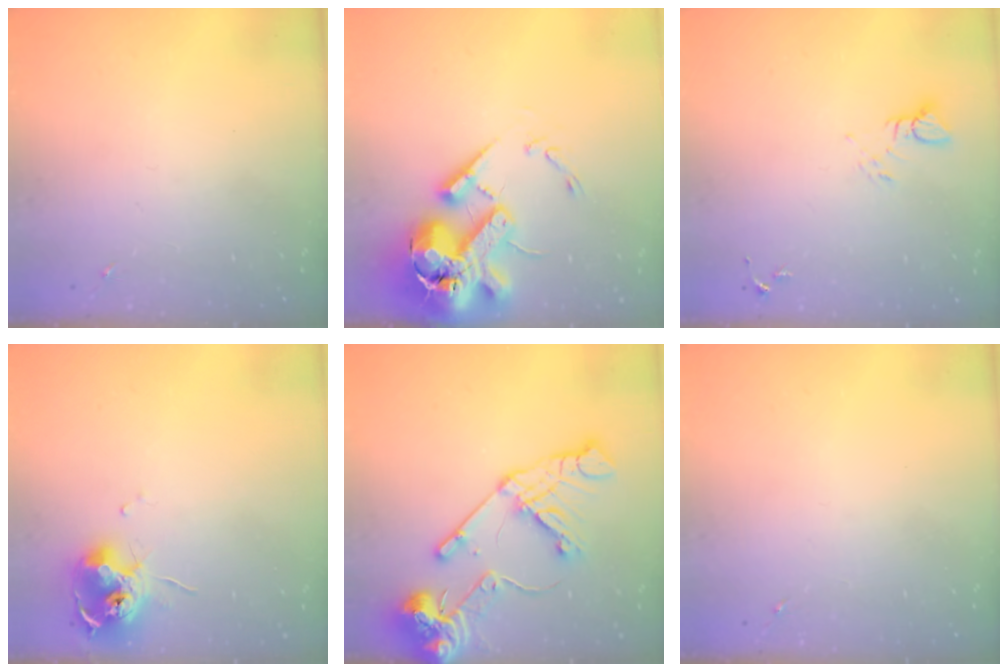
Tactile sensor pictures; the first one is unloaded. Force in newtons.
{"total": 20.8, "press": 20.5, "slide": 3.5}
{"total": 3.9, "press": 3.9, "slide": 0.4}
{"total": 11.5, "press": 11.4, "slide": 0.6}
{"total": 17.1, "press": 16.9, "slide": 2.3}
{"total": 0.0}